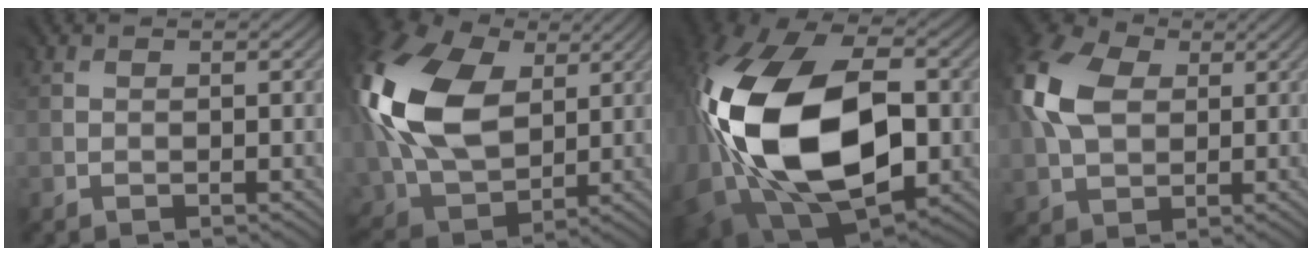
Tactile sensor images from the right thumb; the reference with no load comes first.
{"total": 17.7, "force": [3.9, 12.2, 12.2], "torque": [-0.316, 0.022, 0.075]}
{"total": 21.6, "force": [-1.3, 14.4, 16.1], "torque": [-0.384, -0.049, -0.001]}
{"total": 11.6, "force": [2.5, 8.1, 7.9], "torque": [-0.222, 0.022, 0.043]}